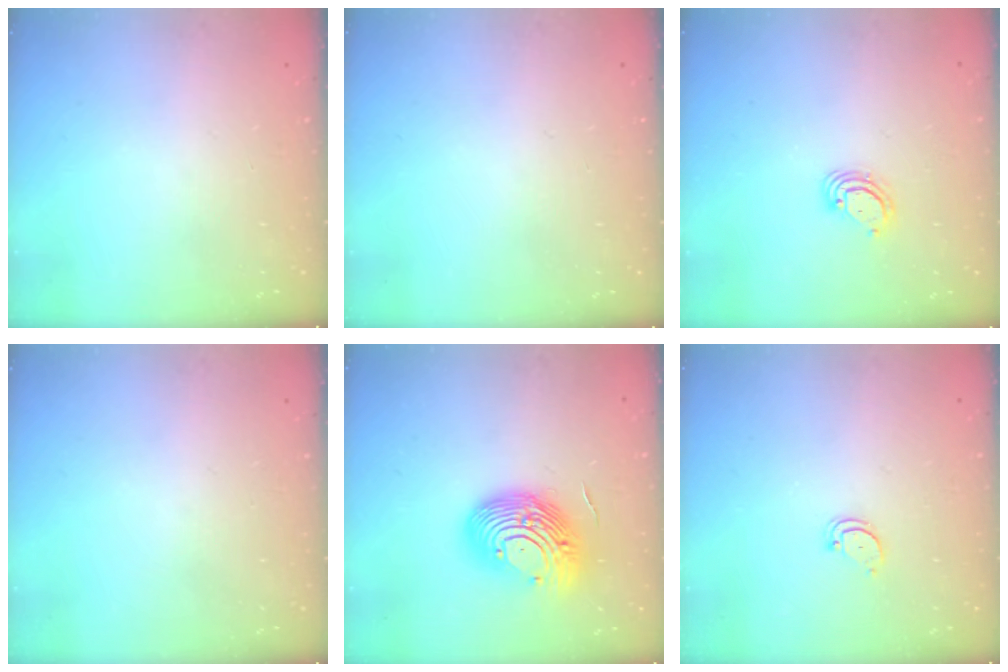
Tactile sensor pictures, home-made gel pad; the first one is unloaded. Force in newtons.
{"total": 0.0}
{"total": 3.2, "press": 3.2, "slide": 0.2}
{"total": 0.0}
{"total": 16.3, "press": 15.8, "slide": 4.1}
{"total": 2.4, "press": 2.4, "slide": 0.2}